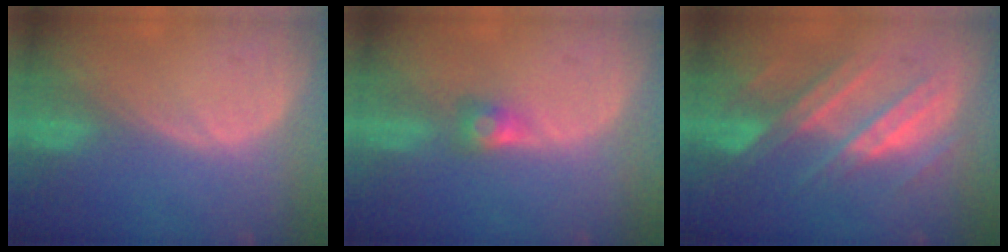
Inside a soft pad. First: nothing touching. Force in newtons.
{"total": 2.6, "press": 2.4, "slide": 1.0}
{"total": 8.3, "press": 8.1, "slide": 1.7}